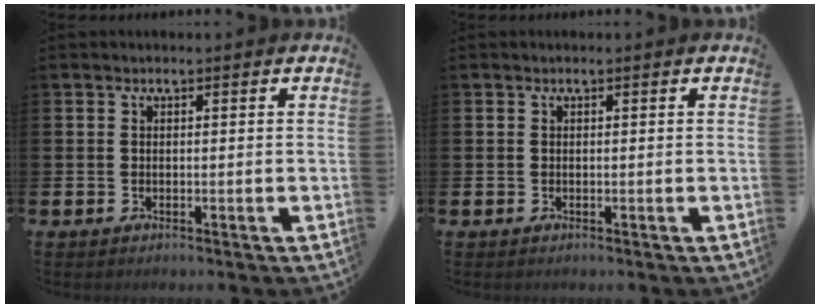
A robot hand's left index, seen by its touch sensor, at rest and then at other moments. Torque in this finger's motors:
{"motor_torque": [0.09, 0.01, -0.02, -0.01]}